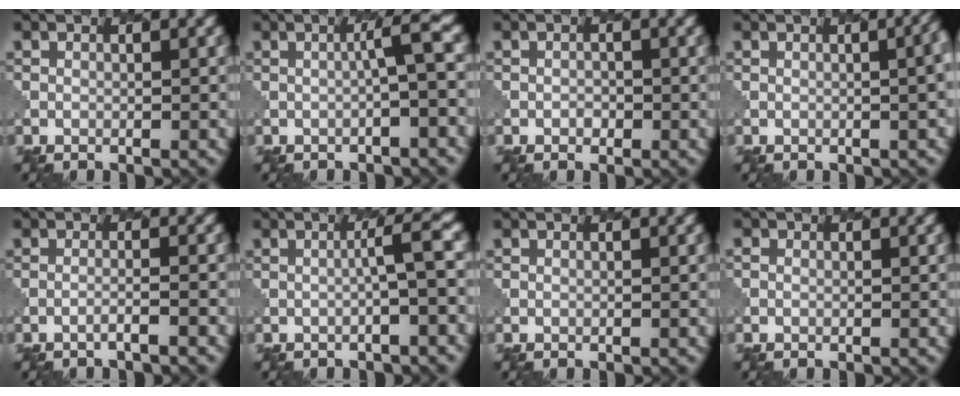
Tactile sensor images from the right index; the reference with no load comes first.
{"total": 2.9, "force": [-0.4, 0.2, 2.9], "torque": [-0.032, 0.018, -0.014]}
{"total": 0.7, "force": [-0.1, 0.7, 0.2], "torque": [-0.004, -0.001, 0.001]}
{"total": 4.6, "force": [0.1, 2.2, 4.0], "torque": [-0.006, 0.011, 0.002]}
{"total": 1.3, "force": [-0.8, 0.2, 0.9], "torque": [0.000, 0.006, -0.023]}
{"total": 2.6, "force": [-0.5, 0.1, 2.5], "torque": [-0.030, 0.018, -0.016]}
{"total": 0.0}
{"total": 0.5, "force": [-0.2, 0.4, 0.1], "torque": [0.001, 0.000, -0.001]}